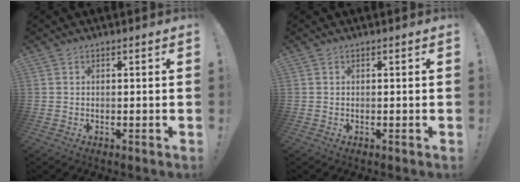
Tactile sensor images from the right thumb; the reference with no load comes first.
{"total": 0.0}